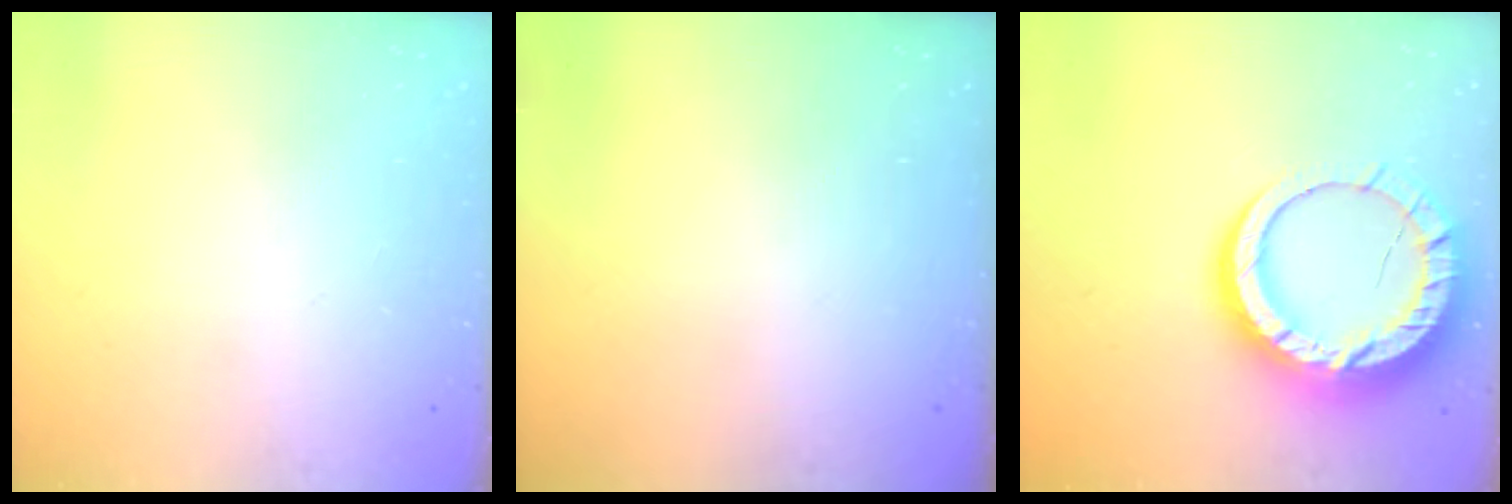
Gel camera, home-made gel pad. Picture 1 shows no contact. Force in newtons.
{"total": 0.0}
{"total": 17.9, "press": 17.9, "slide": 1.4}